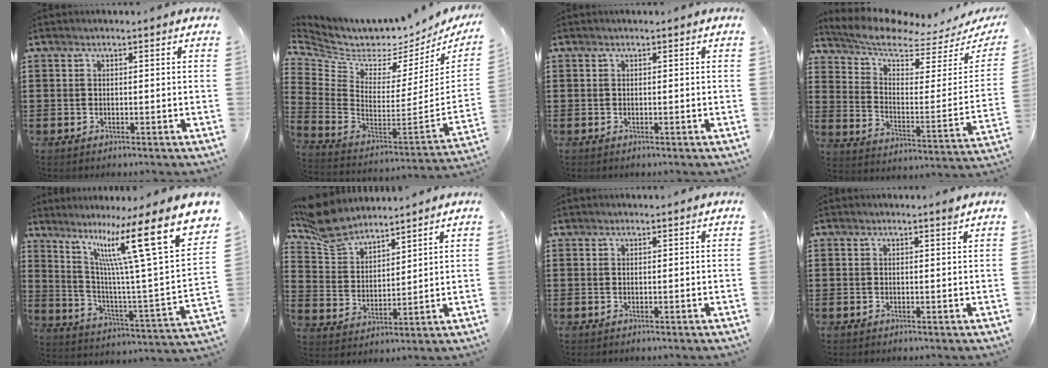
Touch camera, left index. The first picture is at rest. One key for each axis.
{"total": 2.9, "fx": 2.5, "fy": 1.4, "fz": 0.5, "tx": -0.041, "ty": -0.050, "tz": 0.036}
{"total": 0.0}
{"total": 6.9, "fx": 6.0, "fy": 1.5, "fz": 3.0, "tx": -0.082, "ty": -0.051, "tz": 0.101}
{"total": 17.7, "fx": 9.9, "fy": 2.0, "fz": 14.6, "tx": -0.271, "ty": -0.070, "tz": 0.146}
{"total": 7.6, "fx": 7.0, "fy": 2.0, "fz": 2.0, "tx": -0.070, "ty": -0.019, "tz": 0.132}
{"total": 0.5, "fx": 0.5, "fy": 0.2, "fz": 0.2, "tx": -0.005, "ty": 0.001, "tz": 0.010}
{"total": 1.1, "fx": 0.8, "fy": 0.0, "fz": 0.8, "tx": -0.008, "ty": -0.005, "tz": 0.014}